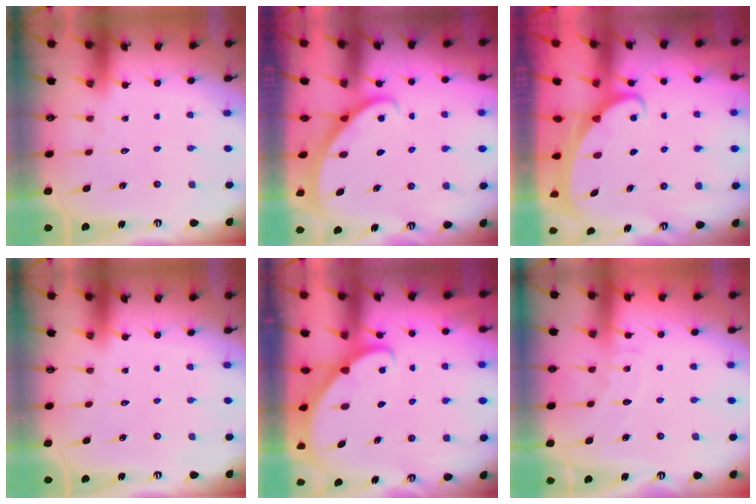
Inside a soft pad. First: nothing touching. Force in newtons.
{"total": 2.1, "press": 2.1, "slide": 0.2}
{"total": 2.0, "press": 2.0, "slide": 0.1}
{"total": 0.0}
{"total": 2.6, "press": 2.6, "slide": 0.4}
{"total": 5.9, "press": 5.9, "slide": 0.6}